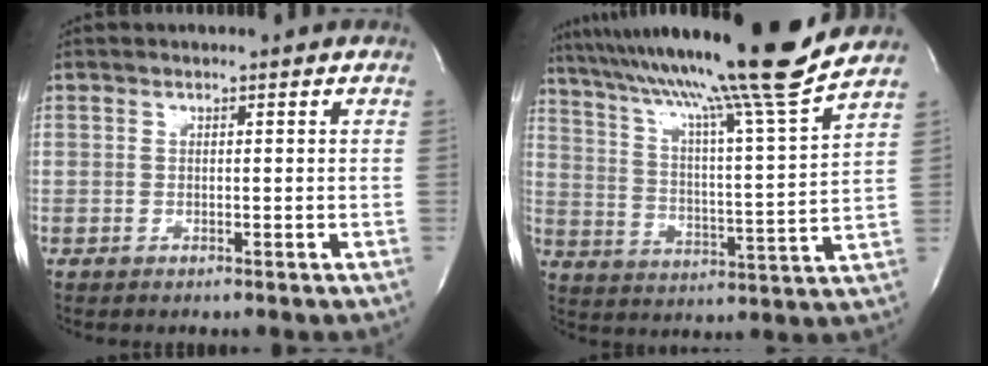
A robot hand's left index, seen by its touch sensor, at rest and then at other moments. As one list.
[{"total": 21.1, "force": [18.1, -2.4, 10.6], "torque": [-0.185, -0.032, 0.277]}]